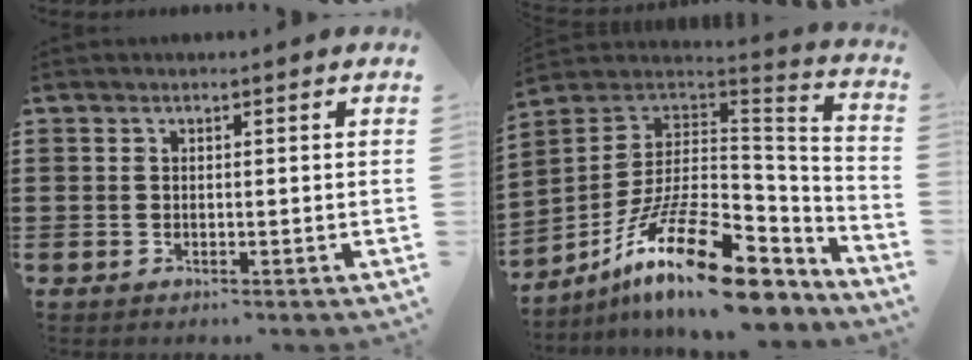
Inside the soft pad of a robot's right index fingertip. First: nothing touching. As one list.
[{"total": 19.7, "force": [-10.9, 6.5, 15.0], "torque": [-0.271, 0.026, -0.188]}]